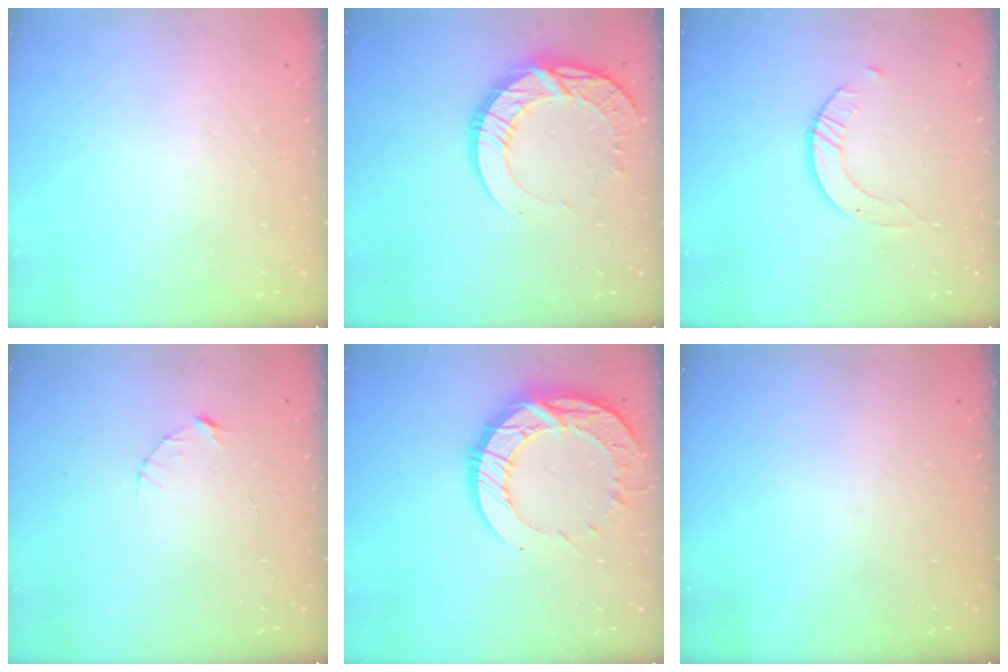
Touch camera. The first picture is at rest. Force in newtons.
{"total": 14.4, "press": 14.4, "slide": 1.4}
{"total": 2.4, "press": 2.4, "slide": 0.3}
{"total": 3.1, "press": 3.1, "slide": 0.3}
{"total": 14.6, "press": 14.6, "slide": 1.2}
{"total": 0.0}